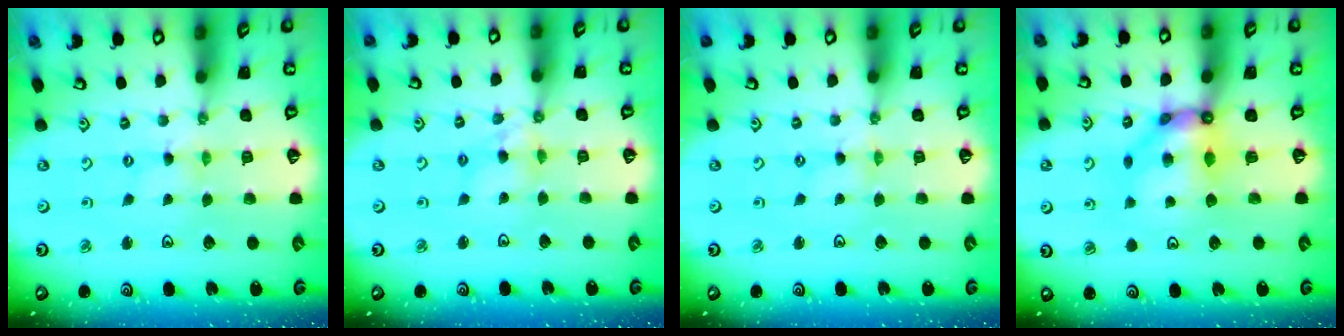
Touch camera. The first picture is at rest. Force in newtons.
{"total": 5.9, "press": 5.9, "slide": 0.7}
{"total": 1.1, "press": 1.0, "slide": 0.1}
{"total": 10.4, "press": 10.2, "slide": 1.6}